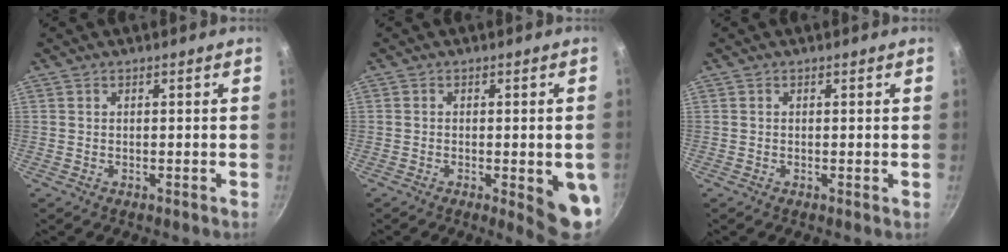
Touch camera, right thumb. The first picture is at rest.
{"total": 8.0, "force": [-1.8, 2.2, 7.5], "torque": [-0.073, -0.003, -0.018]}
{"total": 0.0}